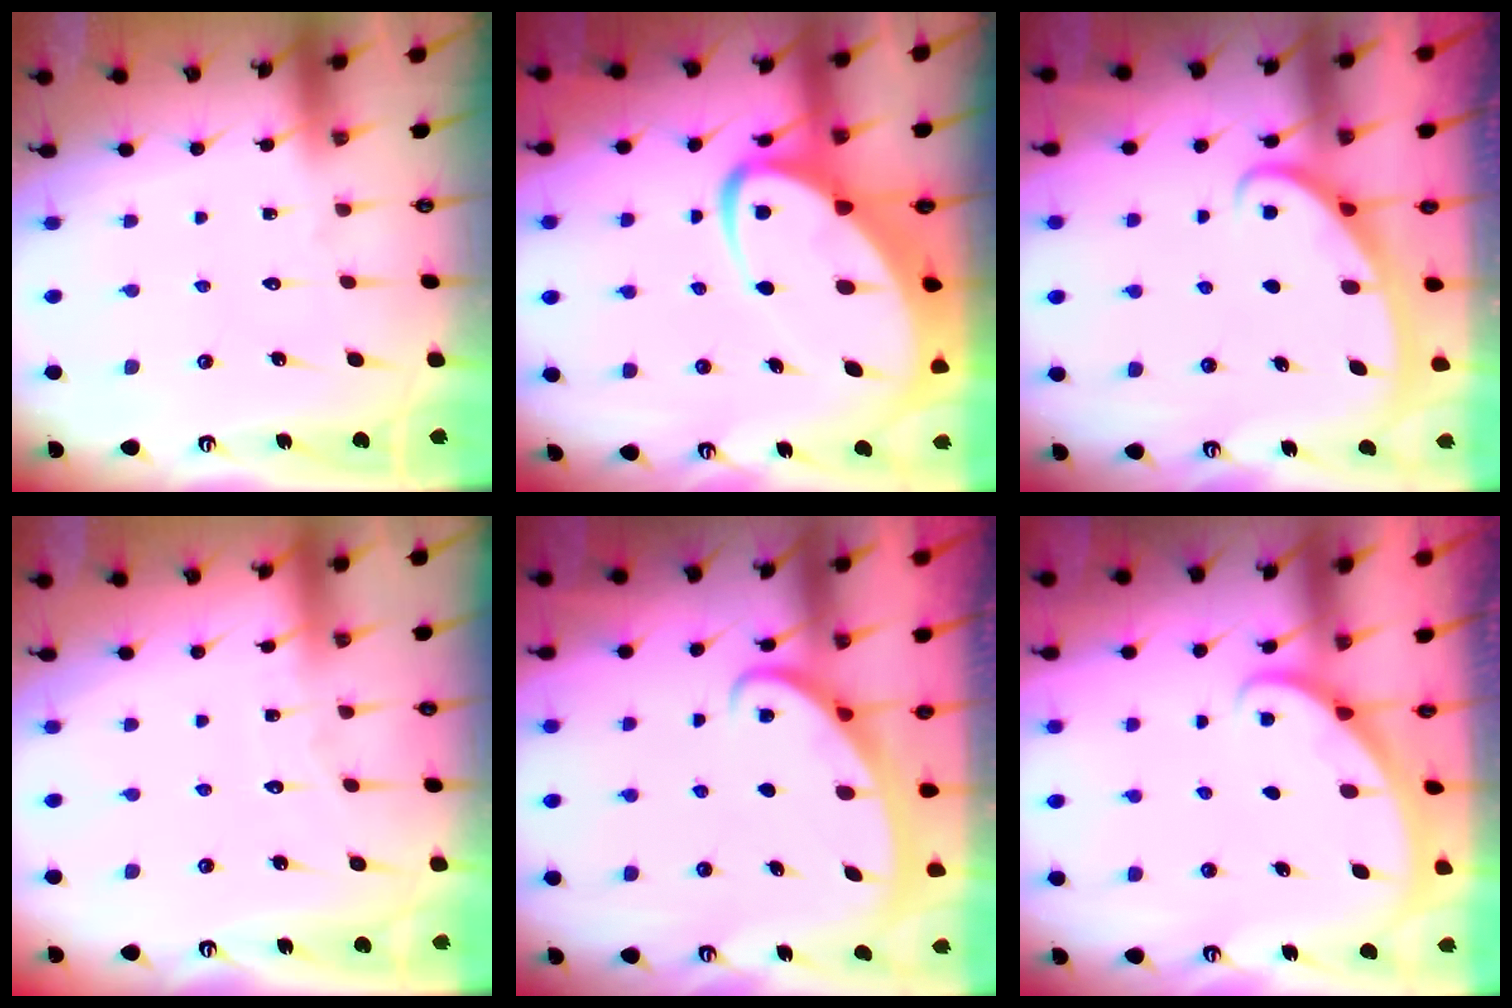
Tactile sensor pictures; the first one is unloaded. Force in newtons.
{"total": 9.7, "press": 9.6, "slide": 1.1}
{"total": 2.6, "press": 2.6, "slide": 0.4}
{"total": 3.8, "press": 3.8, "slide": 0.4}
{"total": 2.5, "press": 2.5, "slide": 0.3}
{"total": 1.5, "press": 1.5, "slide": 0.1}